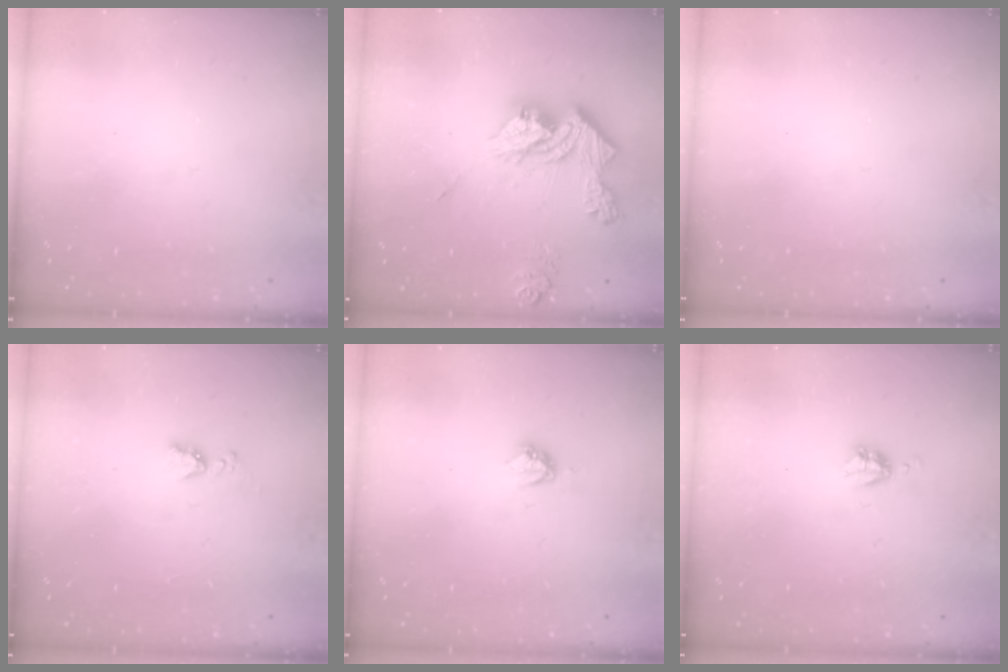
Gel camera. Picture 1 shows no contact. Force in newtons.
{"total": 16.5, "press": 16.4, "slide": 1.6}
{"total": 0.0}
{"total": 5.8, "press": 5.8, "slide": 0.7}
{"total": 4.2, "press": 4.1, "slide": 0.6}
{"total": 4.0, "press": 3.9, "slide": 0.5}